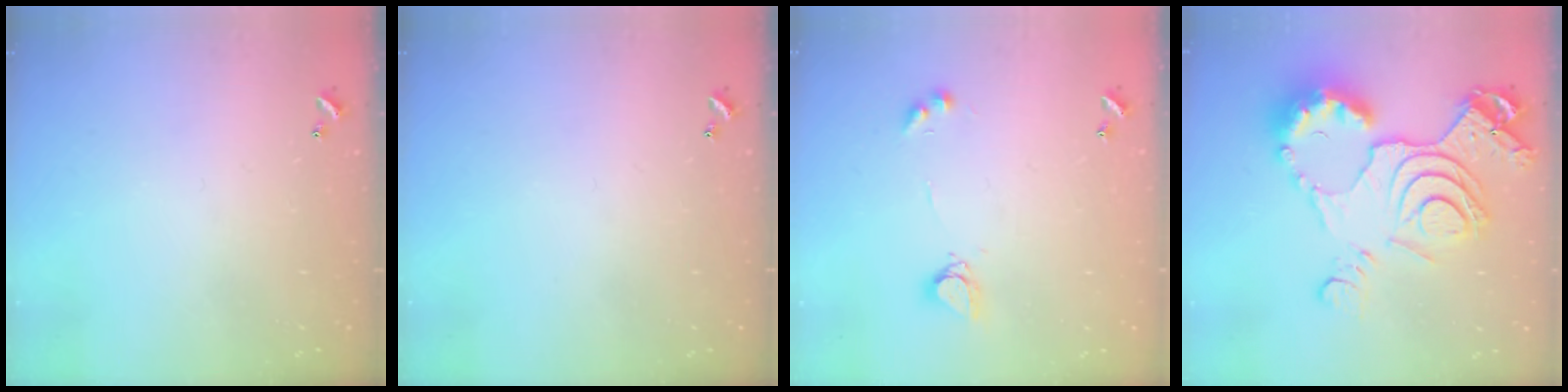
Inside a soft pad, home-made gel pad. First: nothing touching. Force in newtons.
{"total": 0.0}
{"total": 4.9, "press": 4.9, "slide": 0.3}
{"total": 20.1, "press": 20.0, "slide": 2.4}